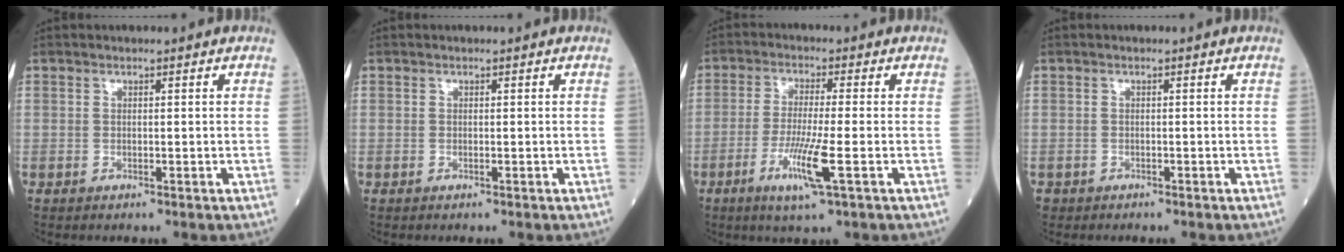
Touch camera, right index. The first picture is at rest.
{"total": 0.0}
{"total": 7.5, "force": [-2.8, -0.3, 6.9], "torque": [-0.138, -0.020, -0.053]}
{"total": 0.8, "force": [-0.7, 0.5, 0.0], "torque": [-0.012, 0.001, -0.012]}